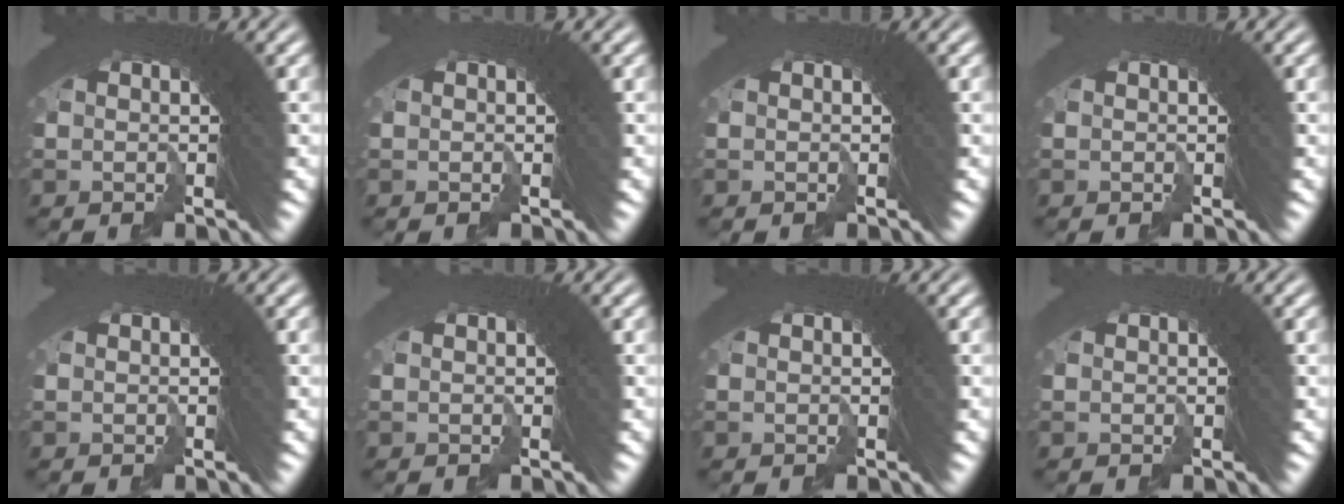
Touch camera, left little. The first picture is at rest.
{"total": 0.9, "force": [-0.2, -0.5, -0.7], "torque": [0.012, -0.001, -0.003]}
{"total": 0.7, "force": [-0.2, -0.3, -0.6], "torque": [0.011, -0.001, -0.002]}
{"total": 1.2, "force": [-0.3, -0.7, -1.0], "torque": [0.017, -0.001, -0.004]}
{"total": 1.0, "force": [-0.2, -0.5, -0.9], "torque": [0.016, 0.000, -0.003]}
{"total": 1.1, "force": [-0.2, -0.5, -0.9], "torque": [0.016, -0.001, -0.004]}
{"total": 0.0}
{"total": 1.0, "force": [-0.2, -0.5, -0.9], "torque": [0.014, -0.001, -0.004]}